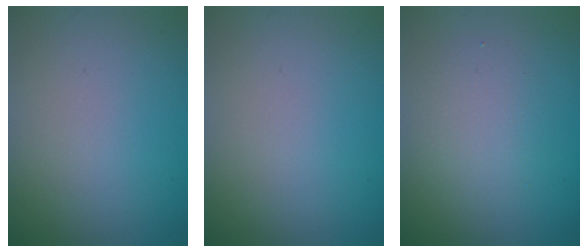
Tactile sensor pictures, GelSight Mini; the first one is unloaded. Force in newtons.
{"total": 0.0}
{"total": 2.6, "press": 2.6, "slide": 0.1}